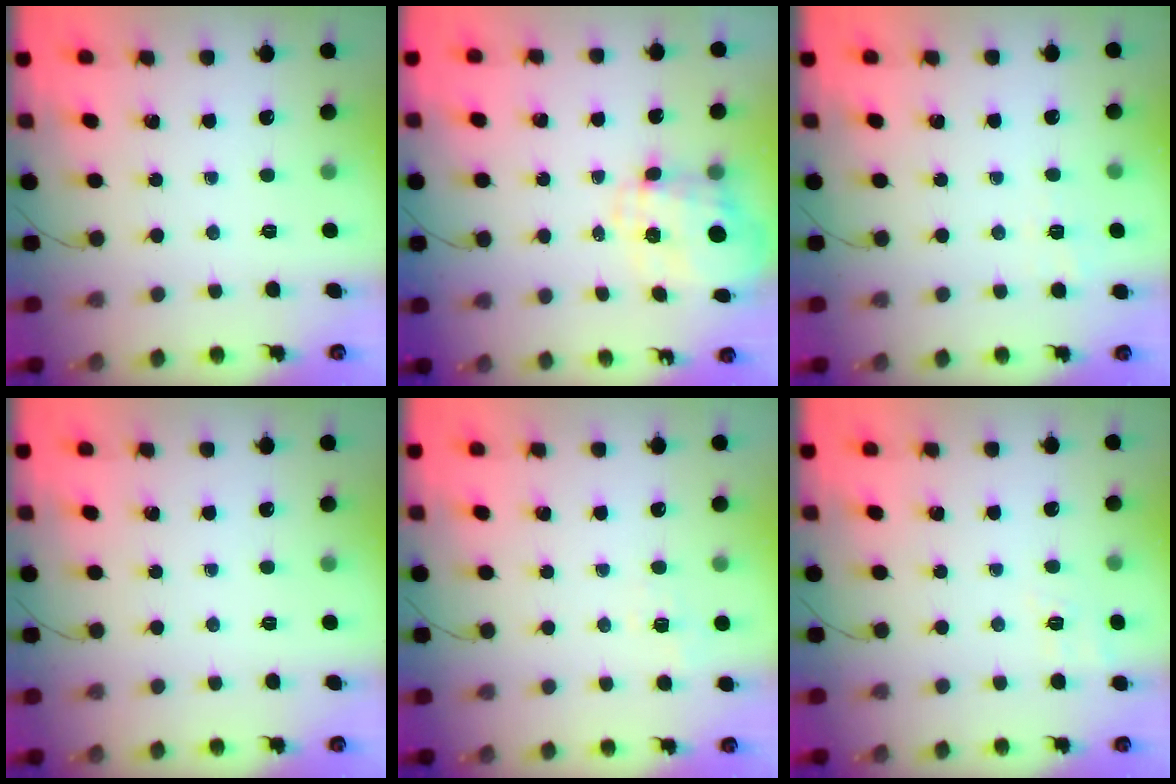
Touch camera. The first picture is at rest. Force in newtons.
{"total": 3.4, "press": 3.2, "slide": 1.2}
{"total": 2.7, "press": 2.3, "slide": 1.5}
{"total": 0.0}
{"total": 2.6, "press": 2.1, "slide": 1.6}
{"total": 8.0, "press": 7.8, "slide": 2.1}